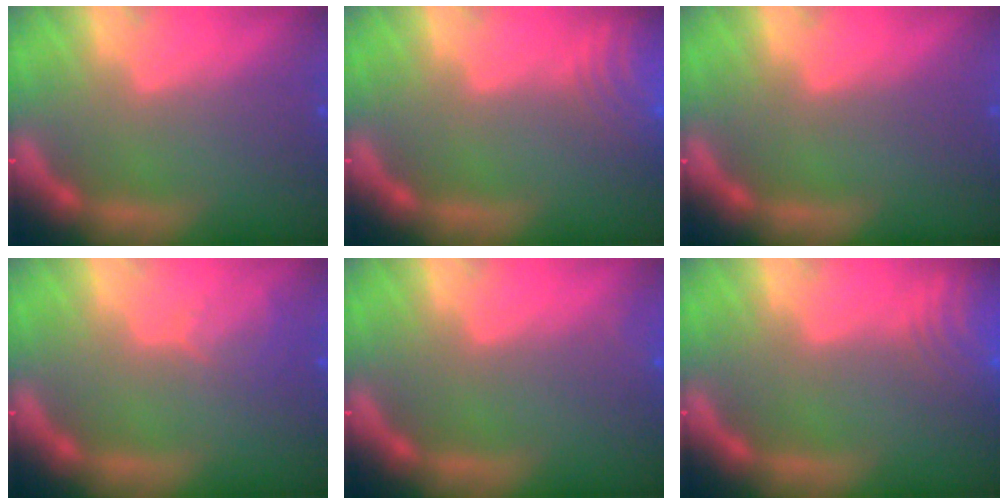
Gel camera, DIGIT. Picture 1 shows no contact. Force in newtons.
{"total": 8.5}
{"total": 0.0}
{"total": 2.0}
{"total": 0.9}
{"total": 8.0}